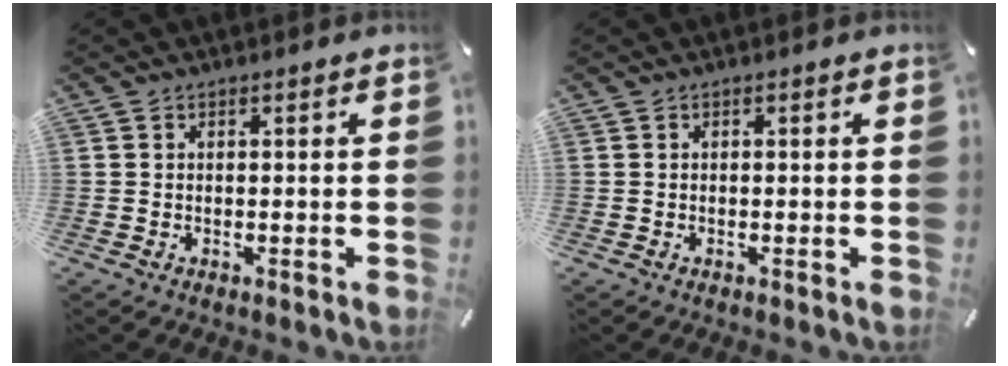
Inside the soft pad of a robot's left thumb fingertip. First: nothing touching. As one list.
[{"total": 0.0}]